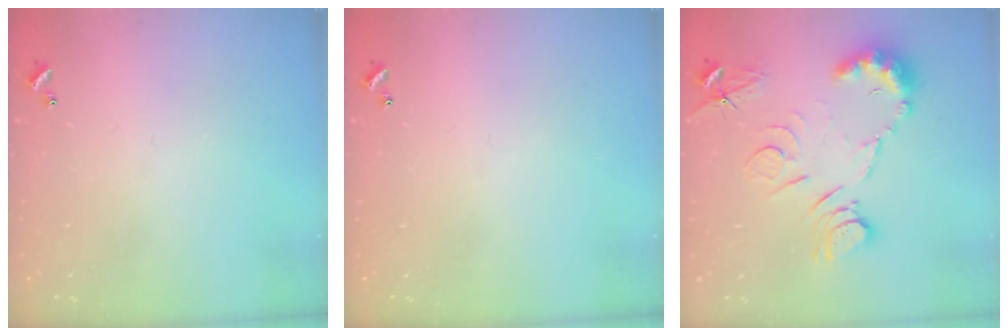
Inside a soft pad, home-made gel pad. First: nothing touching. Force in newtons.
{"total": 0.0}
{"total": 11.6, "press": 11.6, "slide": 0.5}